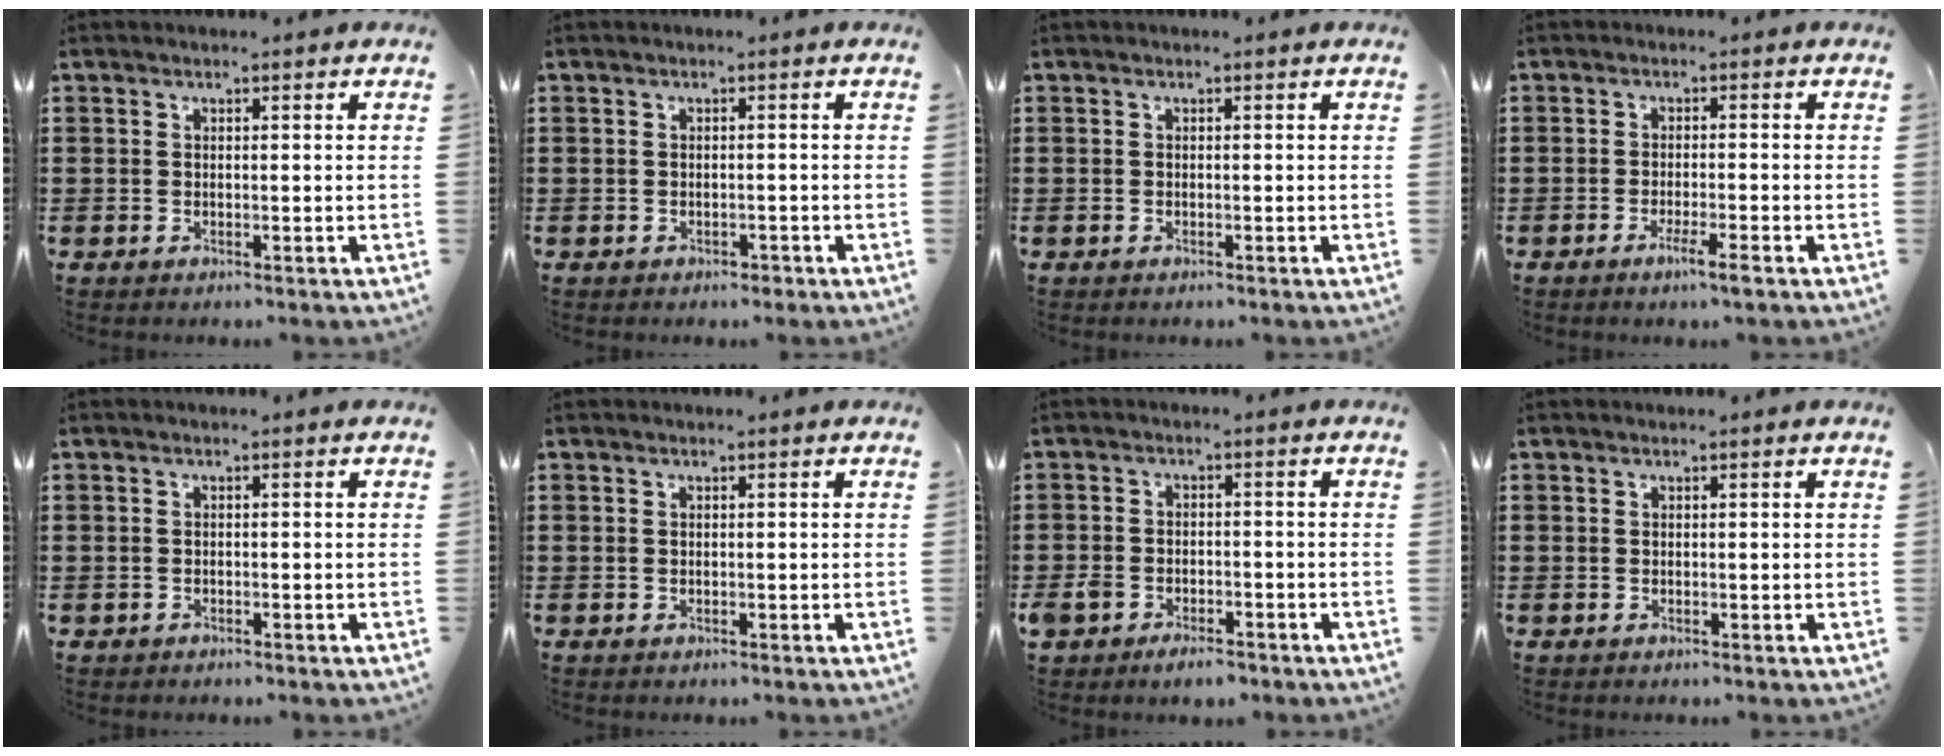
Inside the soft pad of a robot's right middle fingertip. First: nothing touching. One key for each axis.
{"total": 0.7, "fx": -0.7, "fy": 0.3, "fz": 0.0, "tx": -0.002, "ty": 0.001, "tz": -0.015}
{"total": 0.0}
{"total": 3.2, "fx": -2.0, "fy": 0.1, "fz": 2.5, "tx": -0.046, "ty": -0.006, "tz": -0.037}
{"total": 0.6, "fx": -0.5, "fy": 0.3, "fz": 0.0, "tx": -0.001, "ty": 0.003, "tz": -0.012}
{"total": 0.0}
{"total": 3.2, "fx": -2.7, "fy": 1.3, "fz": 1.0, "tx": -0.035, "ty": 0.001, "tz": -0.059}
{"total": 0.0}